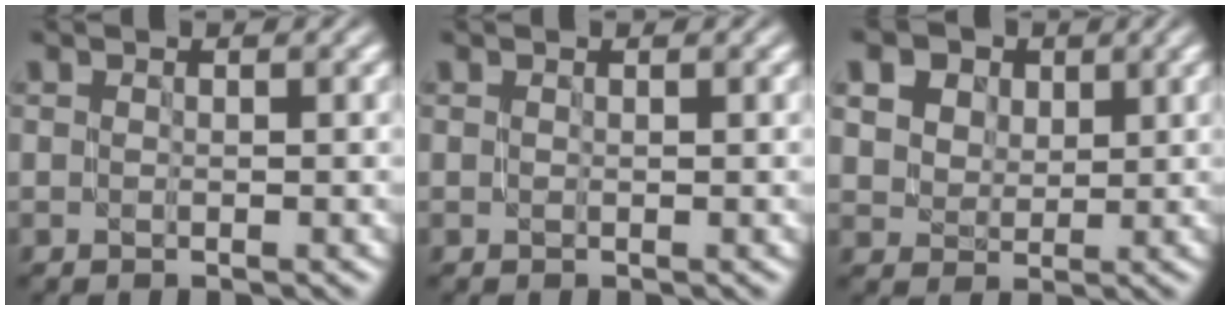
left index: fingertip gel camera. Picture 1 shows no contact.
{"total": 0.0}
{"total": 8.5, "force": [5.0, 5.7, 3.9], "torque": [-0.093, 0.022, 0.071]}